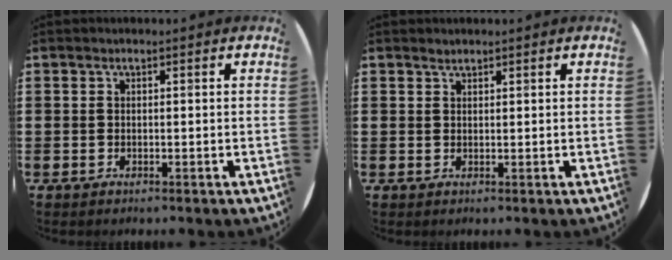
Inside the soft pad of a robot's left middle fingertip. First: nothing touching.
{"total": 0.7, "force": [0.7, 0.1, 0.0], "torque": [-0.001, 0.000, 0.013]}